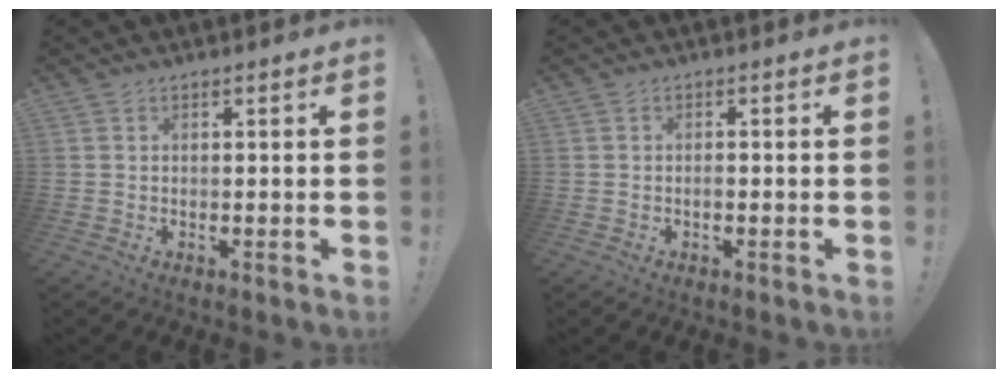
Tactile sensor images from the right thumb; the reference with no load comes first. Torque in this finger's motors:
{"motor_torque": [0.38, -0.24, 0.48, -0.18, 0.00]}